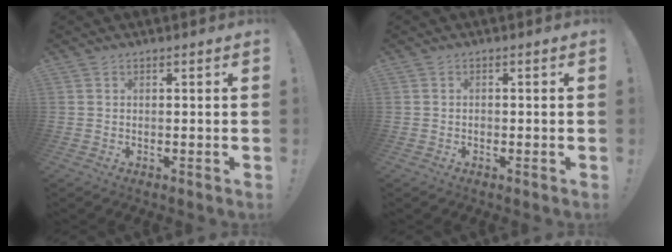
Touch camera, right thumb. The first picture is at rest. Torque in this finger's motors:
{"motor_torque": [0.20, -0.05, 0.03, -0.13, 0.00]}